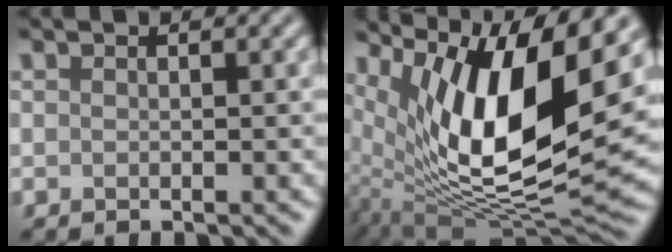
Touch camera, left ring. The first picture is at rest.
{"total": 13.5, "force": [4.8, 4.5, 11.7], "torque": [-0.198, -0.012, 0.091]}